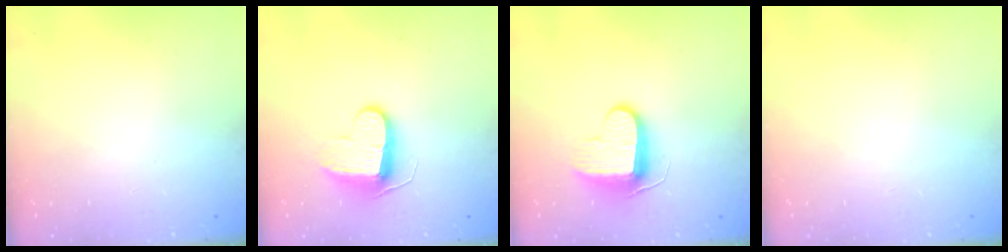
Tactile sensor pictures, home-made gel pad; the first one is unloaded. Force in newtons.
{"total": 9.3, "press": 9.3, "slide": 0.0}
{"total": 10.5, "press": 10.4, "slide": 1.2}
{"total": 0.0}